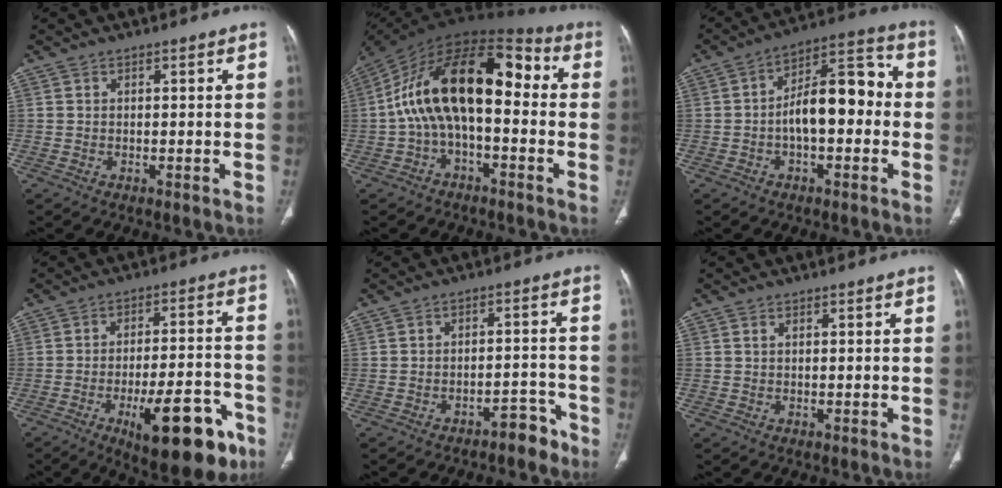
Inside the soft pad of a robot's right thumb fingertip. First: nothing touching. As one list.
[{"total": 20.0, "force": [0.0, 10.2, 17.2], "torque": [-0.277, 0.063, -0.010]}, {"total": 13.5, "force": [-1.2, 6.7, 11.6], "torque": [-0.162, 0.047, -0.028]}, {"total": 17.9, "force": [-8.8, 6.4, 14.2], "torque": [-0.169, 0.047, -0.116]}, {"total": 5.1, "force": [-4.0, 2.5, 2.0], "torque": [-0.015, 0.051, -0.050]}, {"total": 0.5, "force": [0.2, 0.3, 0.4], "torque": [-0.011, 0.004, 0.005]}]